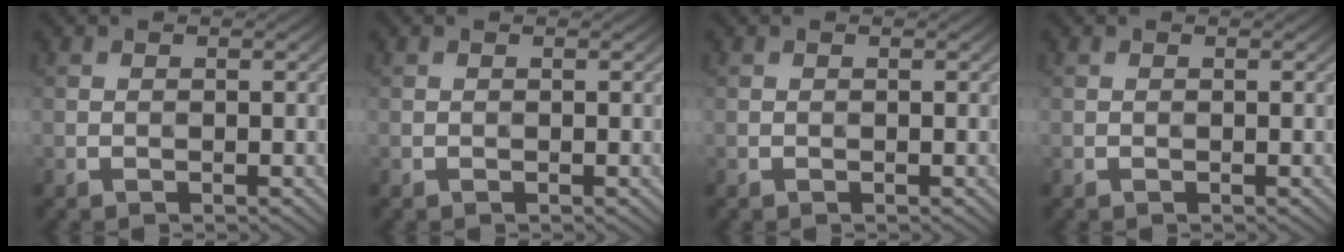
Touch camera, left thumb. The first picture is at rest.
{"total": 0.0}
{"total": 0.0}
{"total": 0.0}